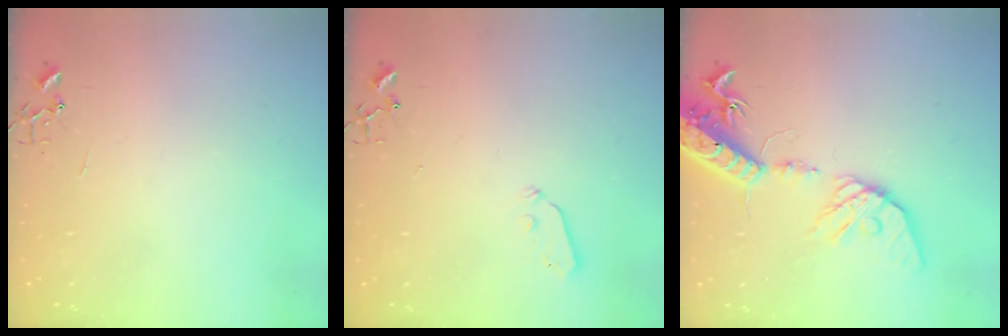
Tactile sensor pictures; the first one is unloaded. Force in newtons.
{"total": 3.1, "press": 3.0, "slide": 0.4}
{"total": 18.0, "press": 17.7, "slide": 3.3}